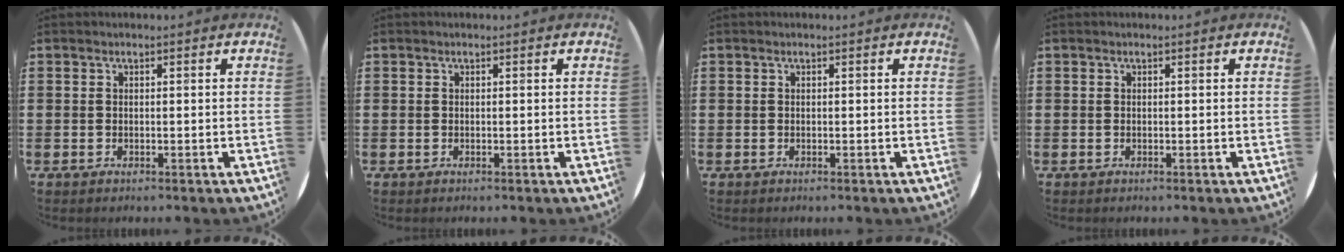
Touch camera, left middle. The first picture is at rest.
{"total": 0.0}
{"total": 0.0}
{"total": 0.0}